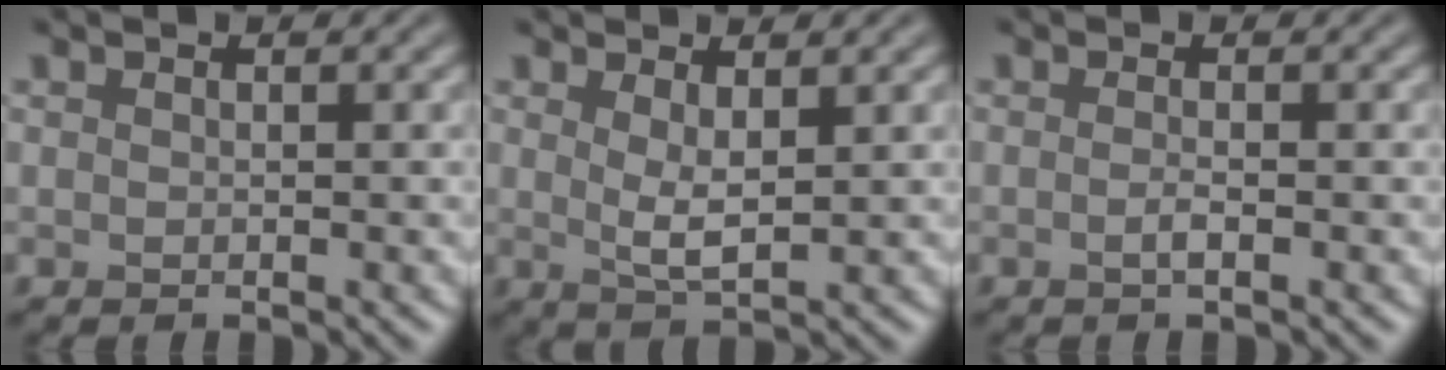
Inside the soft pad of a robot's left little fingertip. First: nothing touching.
{"total": 2.3, "force": [1.0, 0.6, 2.0], "torque": [-0.040, -0.008, 0.020]}
{"total": 0.9, "force": [-0.2, 0.2, 0.9], "torque": [-0.015, 0.001, -0.007]}